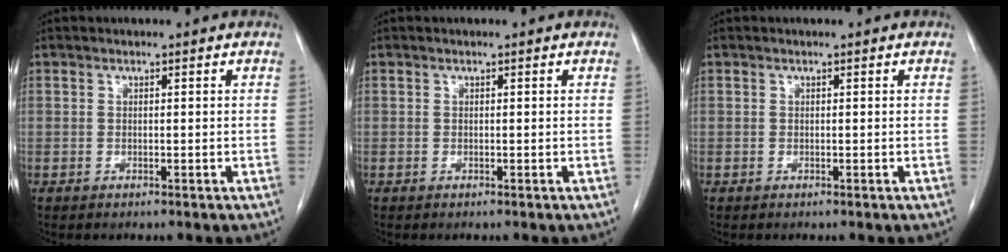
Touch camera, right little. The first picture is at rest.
{"total": 0.0}
{"total": 0.0}